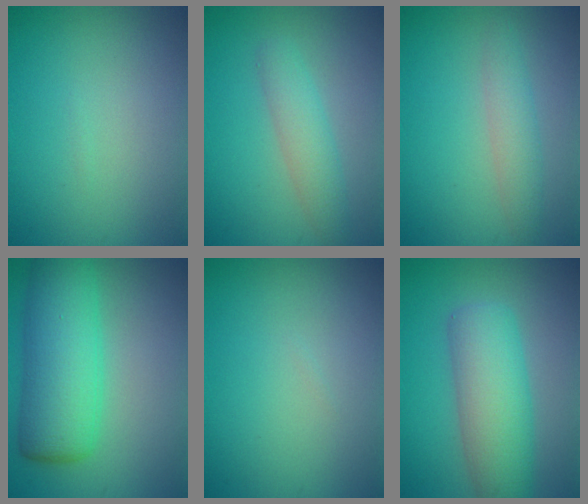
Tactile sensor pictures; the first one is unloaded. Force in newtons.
{"total": 2.9, "press": 2.9, "slide": 0.1}
{"total": 2.4, "press": 2.4, "slide": 0.0}
{"total": 7.9, "press": 7.9, "slide": 0.2}
{"total": 0.0}
{"total": 6.9, "press": 6.9, "slide": 0.2}